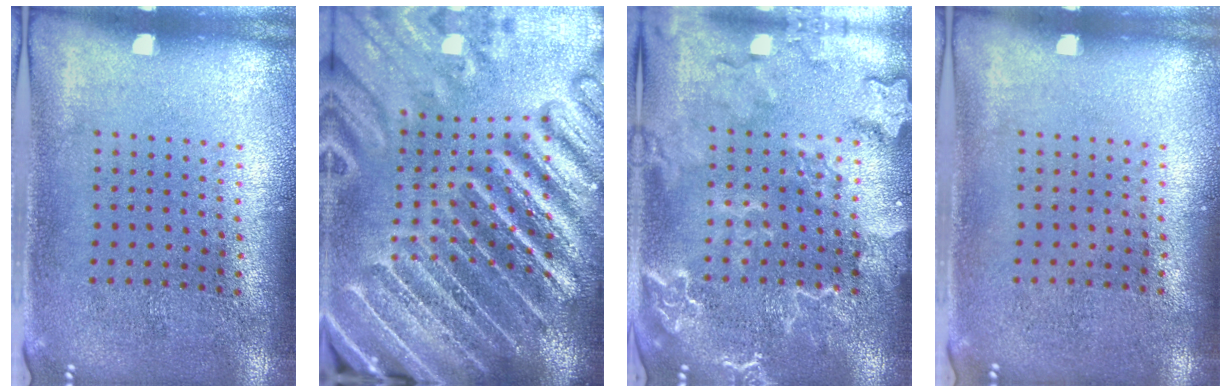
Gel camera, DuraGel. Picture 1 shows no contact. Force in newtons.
{"total": 5.7, "press": 4.9, "slide": 2.8}
{"total": 2.4, "press": 2.4, "slide": 0.3}
{"total": 0.0}